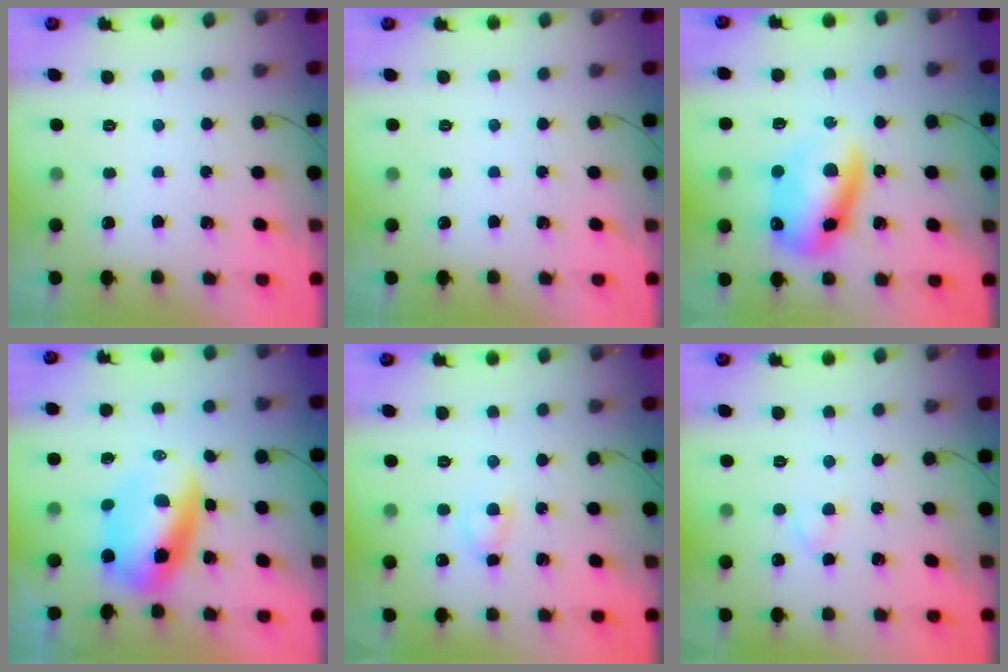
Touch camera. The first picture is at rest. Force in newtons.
{"total": 0.0}
{"total": 13.5, "press": 13.0, "slide": 3.7}
{"total": 9.0, "press": 8.7, "slide": 2.1}
{"total": 4.3, "press": 4.1, "slide": 1.5}
{"total": 2.0, "press": 1.8, "slide": 0.9}